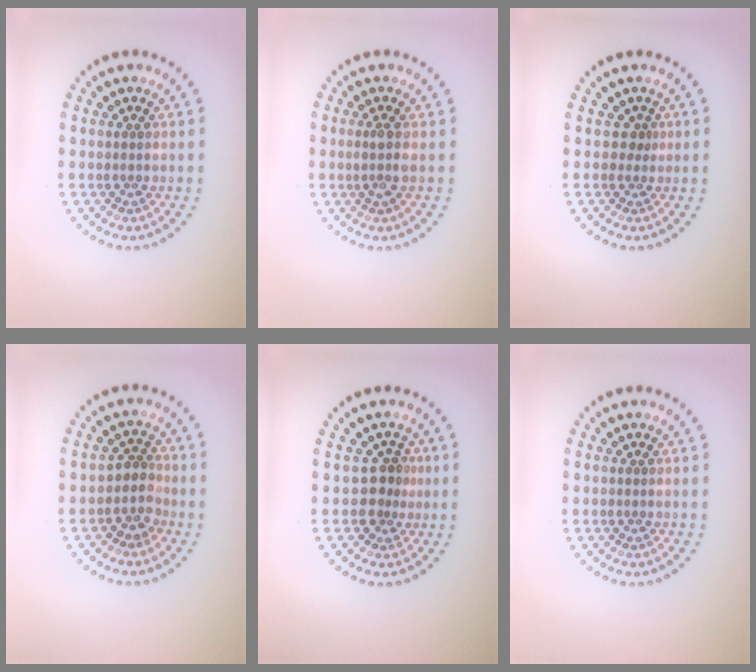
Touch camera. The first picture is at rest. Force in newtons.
{"total": 1.3, "press": 1.1, "slide": 0.6}
{"total": 0.7, "press": 0.4, "slide": 0.6}
{"total": 2.1, "press": 1.5, "slide": 1.4}
{"total": 2.3, "press": 1.9, "slide": 1.4}
{"total": 0.0}